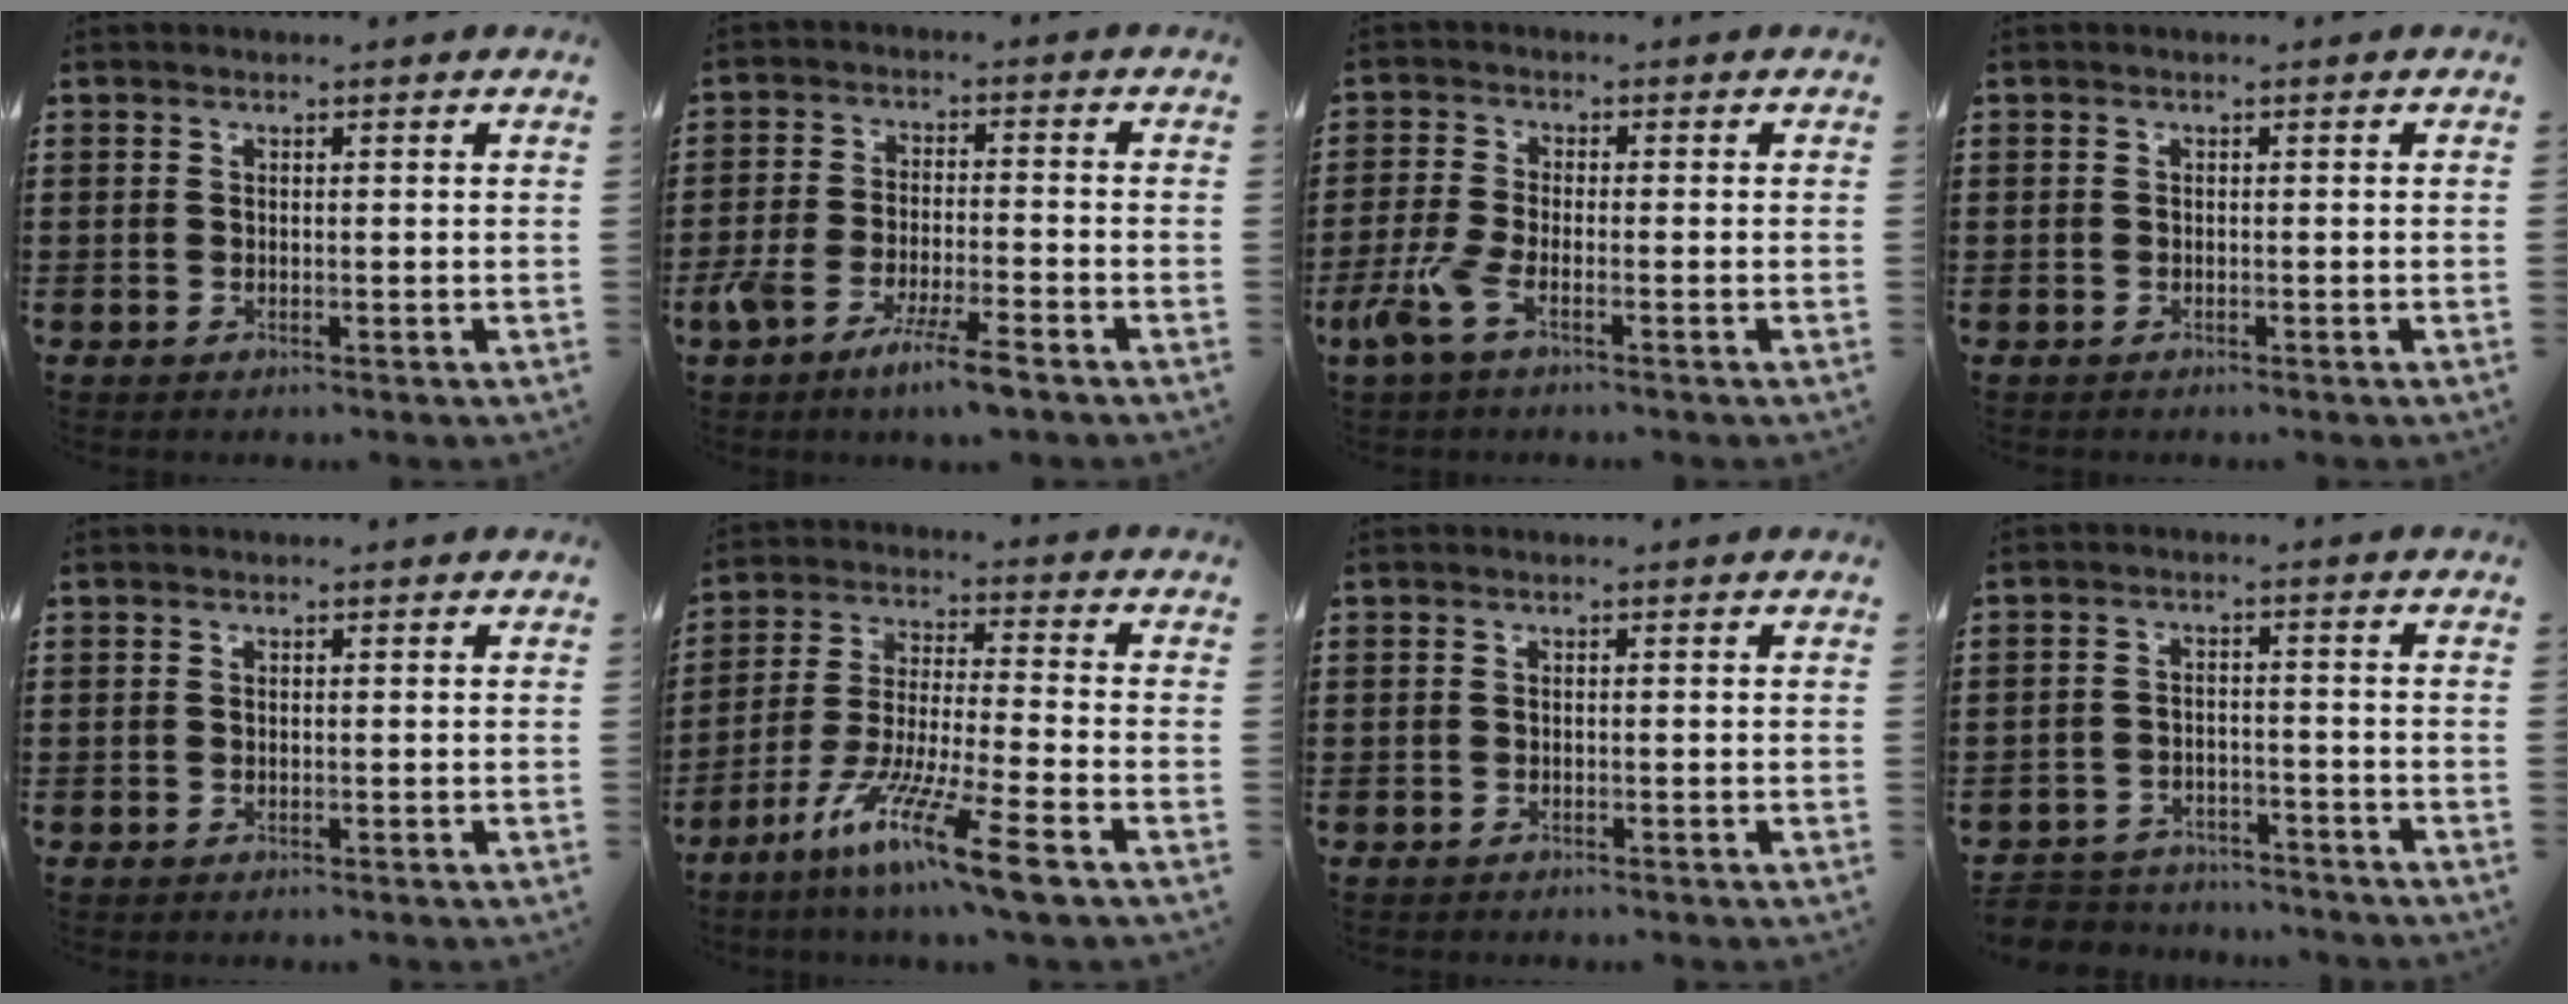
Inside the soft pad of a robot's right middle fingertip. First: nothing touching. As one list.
[{"total": 7.0, "force": [-5.1, 0.8, 4.7], "torque": [-0.109, -0.014, -0.098]}, {"total": 4.6, "force": [-2.5, 1.2, 3.8], "torque": [-0.105, -0.013, -0.052]}, {"total": 0.7, "force": [-0.5, 0.5, -0.1], "torque": [0.003, 0.005, -0.012]}, {"total": 0.0}, {"total": 12.6, "force": [-9.0, 0.8, 8.9], "torque": [-0.171, 0.007, -0.171]}, {"total": 0.6, "force": [-0.5, 0.2, -0.1], "torque": [0.001, 0.002, -0.013]}, {"total": 4.2, "force": [-4.1, 0.9, -0.2], "torque": [-0.009, 0.003, -0.090]}]